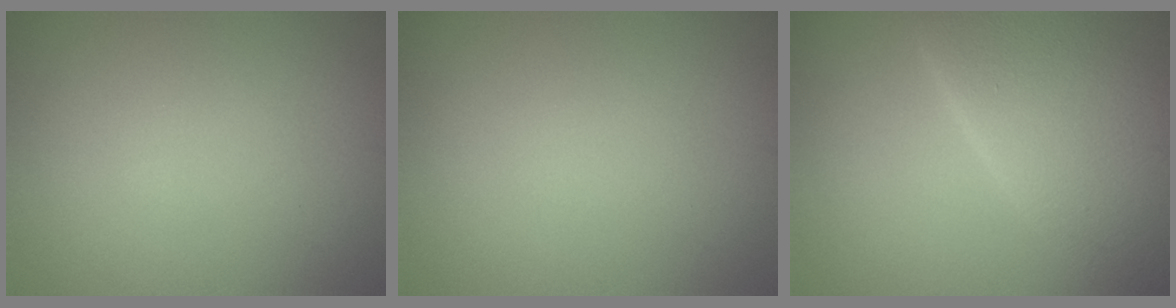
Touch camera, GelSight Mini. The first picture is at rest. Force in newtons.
{"total": 0.0}
{"total": 8.6, "press": 8.6, "slide": 0.4}